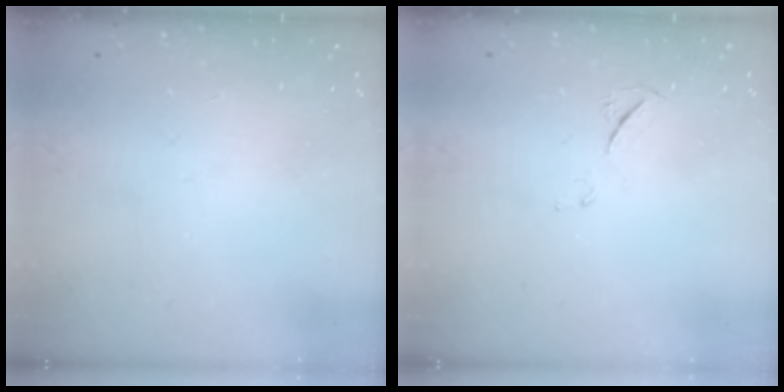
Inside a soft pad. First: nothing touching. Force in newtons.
{"total": 4.5, "press": 4.5, "slide": 0.6}